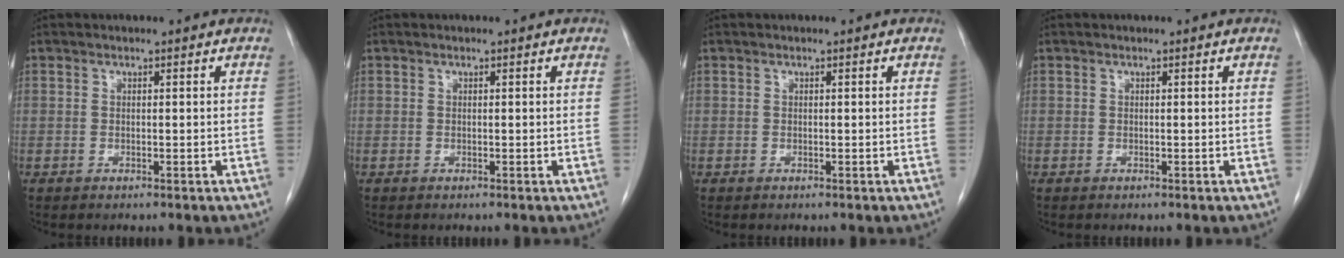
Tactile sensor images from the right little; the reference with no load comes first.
{"total": 0.0}
{"total": 0.0}
{"total": 0.0}